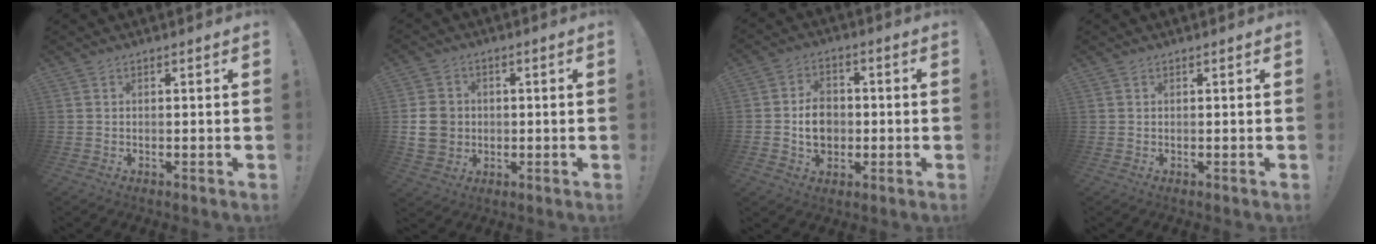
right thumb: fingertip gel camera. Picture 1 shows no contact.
{"total": 9.7, "force": [-0.2, 8.6, 4.4], "torque": [-0.081, 0.009, 0.000]}
{"total": 9.0, "force": [-0.9, 7.3, 5.2], "torque": [-0.069, 0.007, -0.015]}
{"total": 0.0}